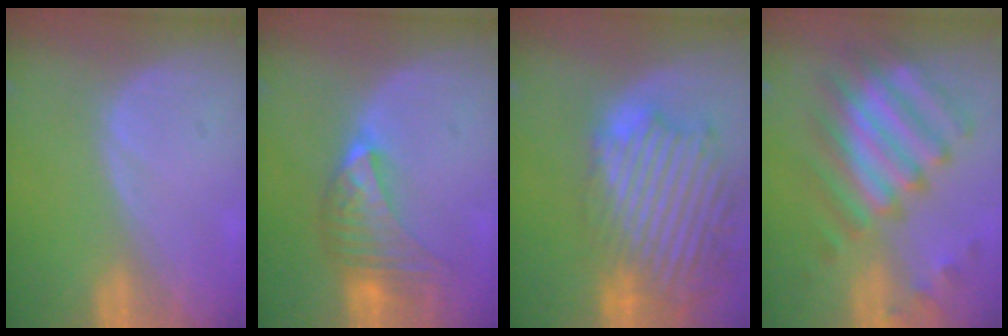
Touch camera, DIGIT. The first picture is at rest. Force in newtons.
{"total": 7.0, "press": 6.8, "slide": 1.4}
{"total": 14.0, "press": 12.0, "slide": 7.1}
{"total": 10.5, "press": 10.1, "slide": 2.8}